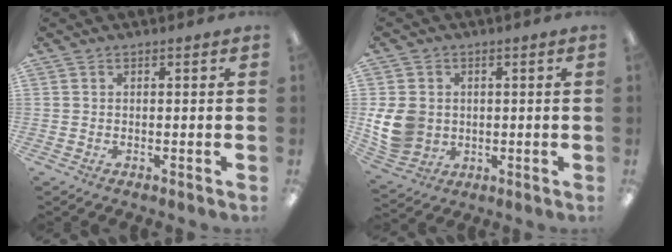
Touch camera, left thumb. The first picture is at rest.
{"total": 11.1, "force": [0.2, 9.7, 5.5], "torque": [-0.123, 0.009, 0.007]}